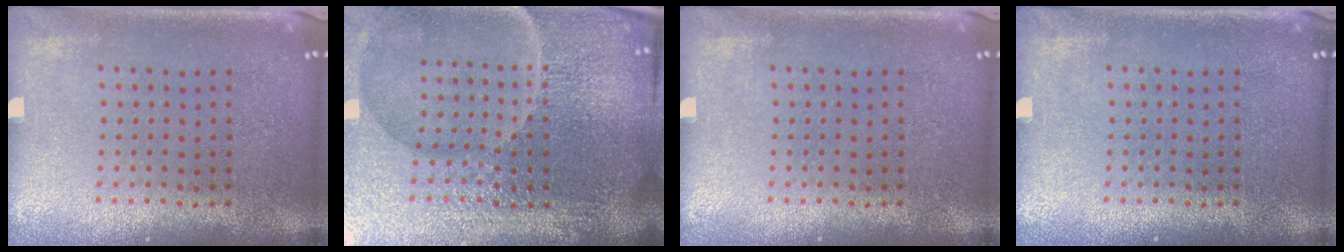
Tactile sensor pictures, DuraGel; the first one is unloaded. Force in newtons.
{"total": 7.1, "press": 6.2, "slide": 3.4}
{"total": 0.0}
{"total": 0.0}